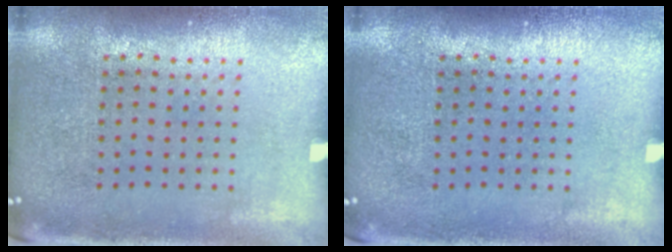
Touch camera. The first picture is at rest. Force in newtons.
{"total": 0.0}